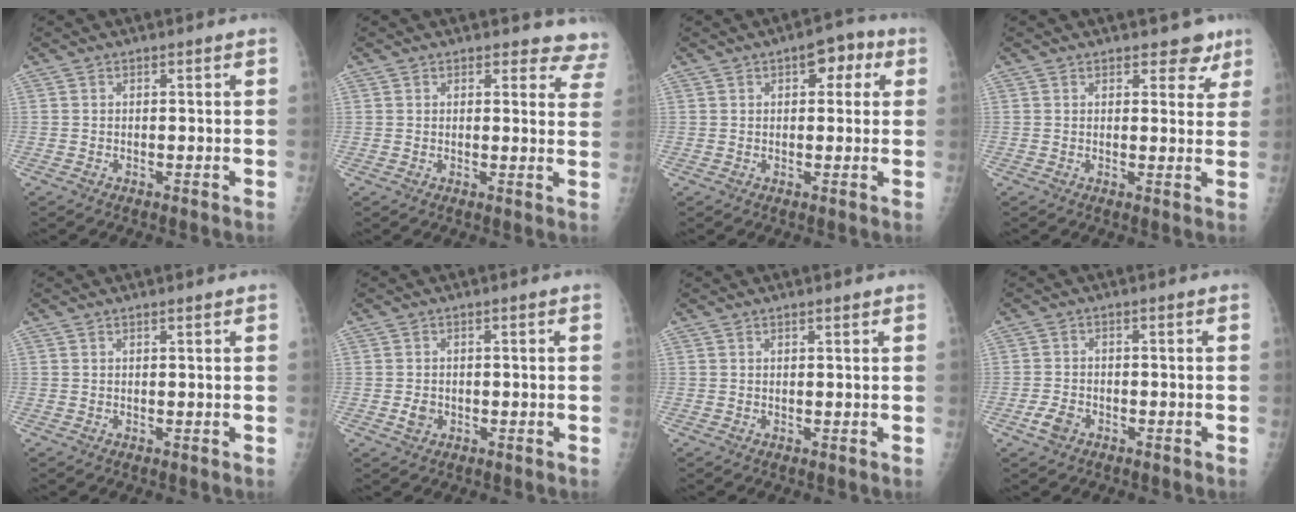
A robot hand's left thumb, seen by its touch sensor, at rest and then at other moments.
{"total": 7.6, "force": [6.9, 3.2, -0.5], "torque": [0.069, -0.036, 0.039]}
{"total": 5.8, "force": [2.2, 3.5, 4.1], "torque": [-0.020, 0.006, 0.019]}
{"total": 4.5, "force": [3.4, 2.6, 1.5], "torque": [0.015, -0.018, 0.037]}
{"total": 0.6, "force": [0.4, 0.1, 0.3], "torque": [-0.006, -0.001, 0.007]}
{"total": 2.0, "force": [-0.6, 1.7, 0.9], "torque": [-0.007, 0.002, -0.007]}
{"total": 0.8, "force": [0.6, 0.2, 0.5], "torque": [-0.007, -0.002, 0.010]}
{"total": 3.0, "force": [-1.8, 2.0, 1.5], "torque": [-0.027, 0.008, -0.030]}